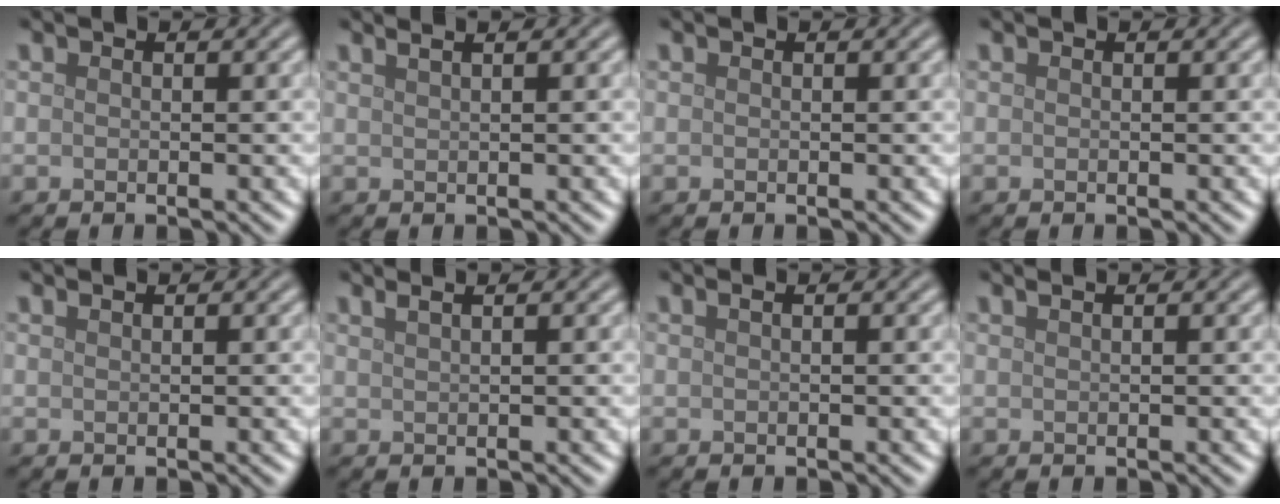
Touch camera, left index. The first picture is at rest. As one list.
[{"total": 3.0, "force": [2.0, 1.4, 1.8], "torque": [-0.002, 0.018, 0.000]}, {"total": 0.0}, {"total": 0.0}, {"total": 0.5, "force": [0.5, 0.1, 0.2], "torque": [-0.002, 0.000, 0.007]}, {"total": 2.8, "force": [1.9, 1.3, 1.7], "torque": [-0.006, 0.014, 0.001]}, {"total": 0.8, "force": [0.4, 0.4, 0.6], "torque": [-0.008, 0.001, 0.003]}, {"total": 1.4, "force": [0.9, 0.6, 0.9], "torque": [-0.002, -0.002, 0.001]}]